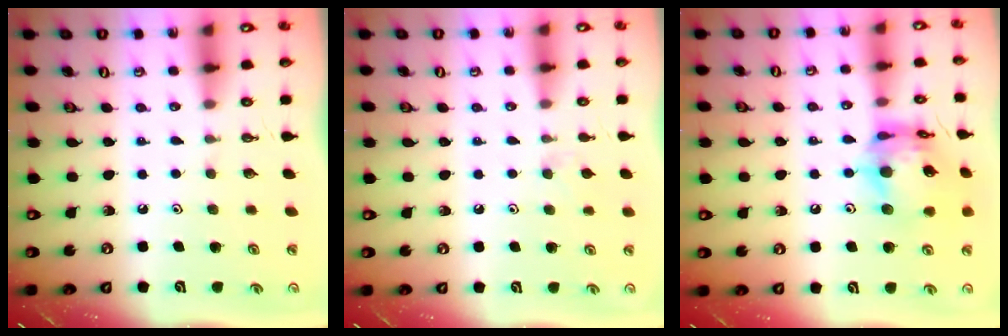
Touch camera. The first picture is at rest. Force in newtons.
{"total": 4.2, "press": 4.1, "slide": 0.5}
{"total": 16.0, "press": 15.9, "slide": 1.8}